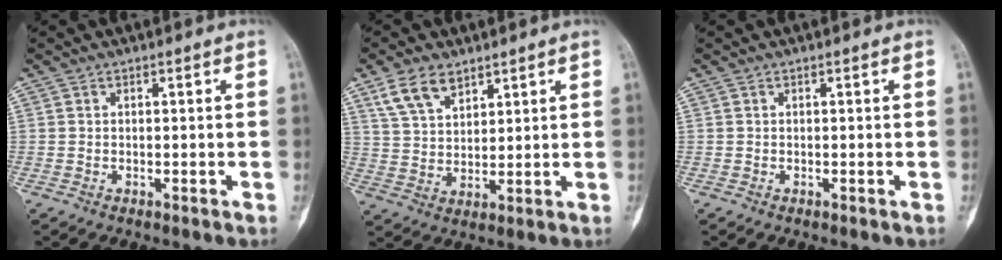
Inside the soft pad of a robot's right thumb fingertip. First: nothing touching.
{"total": 7.9, "force": [5.1, 4.3, 4.2], "torque": [-0.068, -0.019, 0.106]}
{"total": 0.0}